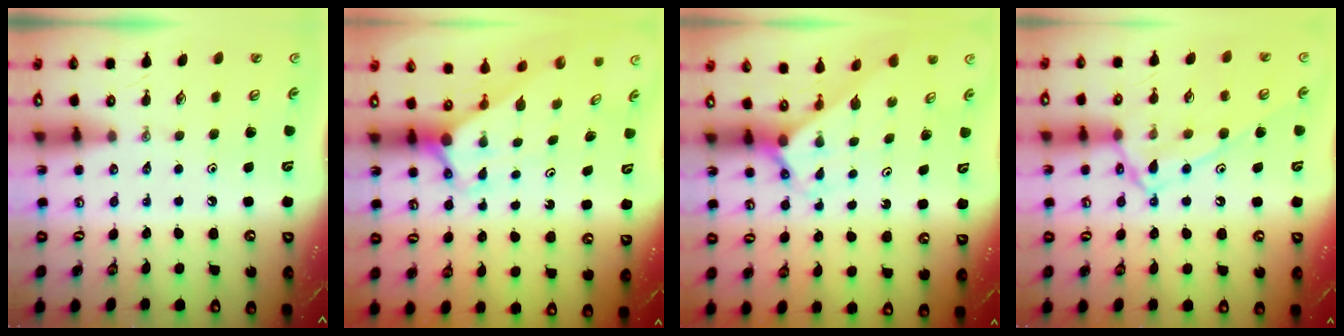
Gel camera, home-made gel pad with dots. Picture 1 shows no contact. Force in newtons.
{"total": 2.8, "press": 2.8, "slide": 0.0}
{"total": 2.1, "press": 2.1, "slide": 0.2}
{"total": 13.7, "press": 13.7, "slide": 1.1}